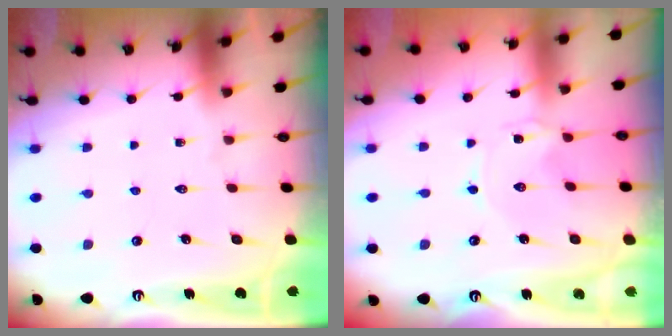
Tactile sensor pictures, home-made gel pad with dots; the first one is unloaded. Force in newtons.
{"total": 0.0}